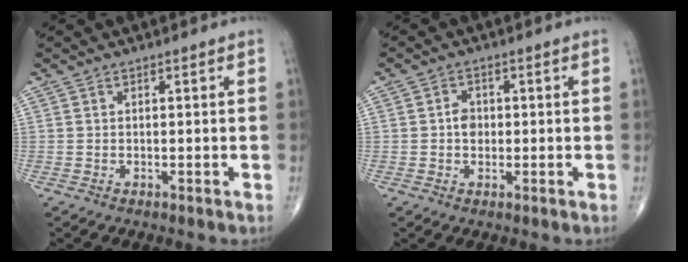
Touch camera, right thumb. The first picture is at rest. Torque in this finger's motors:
{"motor_torque": [0.43, 0.22, 0.08, -0.25, -0.01]}